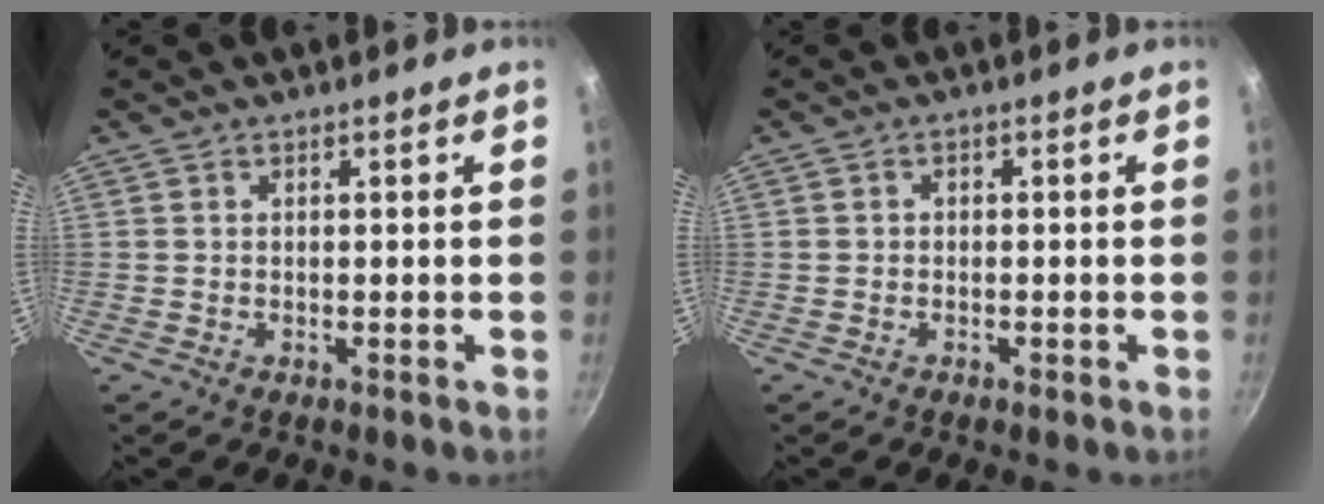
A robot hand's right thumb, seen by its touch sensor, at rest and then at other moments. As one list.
[{"total": 1.4, "force": [-0.7, 1.0, 0.6], "torque": [-0.008, 0.005, -0.012]}]